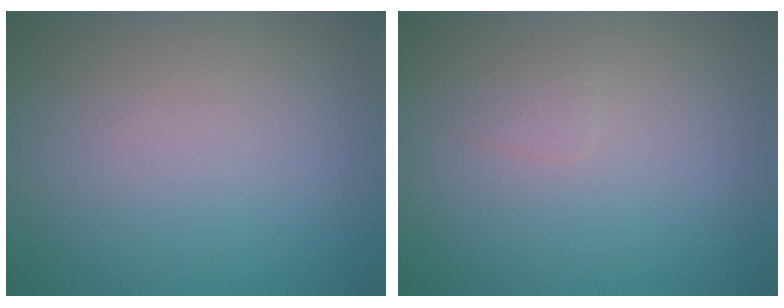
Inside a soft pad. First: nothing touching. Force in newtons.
{"total": 0.7, "press": 0.7, "slide": 0.1}